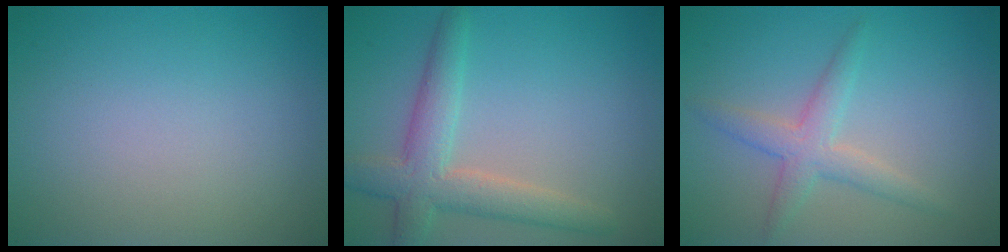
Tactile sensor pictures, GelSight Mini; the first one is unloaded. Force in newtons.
{"total": 4.7, "press": 4.7, "slide": 0.4}
{"total": 3.0, "press": 3.0, "slide": 0.1}